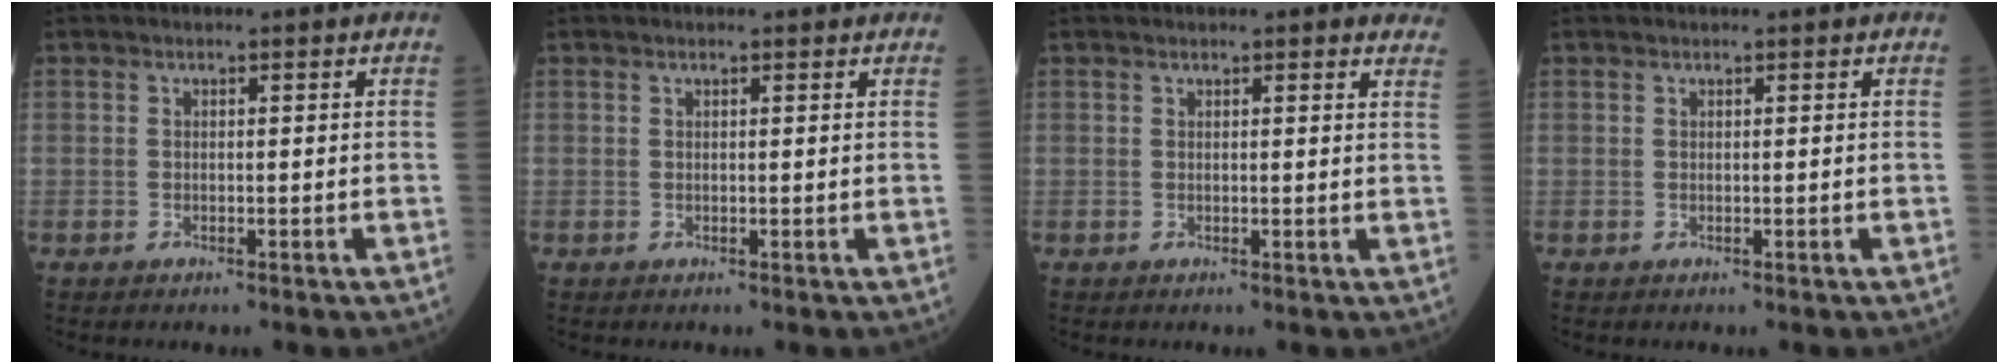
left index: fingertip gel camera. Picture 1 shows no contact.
{"total": 0.7, "force": [0.5, 0.3, 0.3], "torque": [-0.015, 0.011, 0.006]}
{"total": 4.7, "force": [4.2, 0.7, 2.0], "torque": [-0.010, 0.007, 0.026]}
{"total": 0.0}